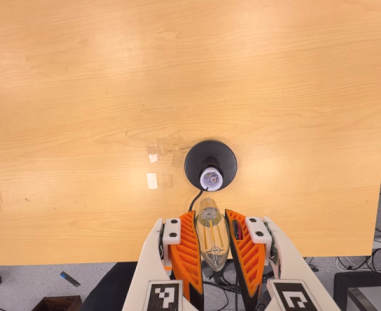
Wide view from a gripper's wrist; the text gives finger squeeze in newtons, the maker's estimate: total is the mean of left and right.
{"total": 19.0, "left": 20.9, "right": 17.1}